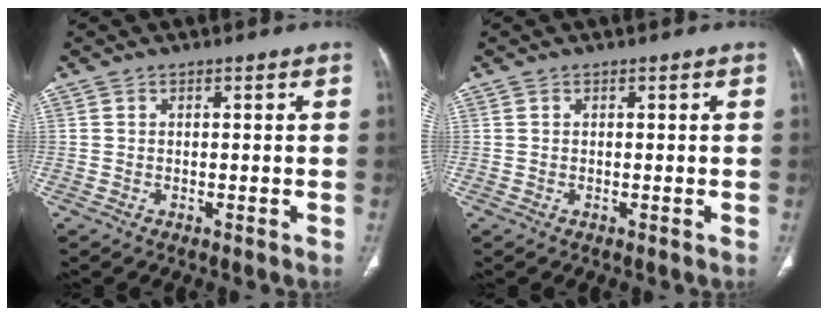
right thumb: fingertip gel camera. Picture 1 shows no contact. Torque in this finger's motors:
{"motor_torque": [0.35, 0.32, 0.08, -0.11, 0.00]}